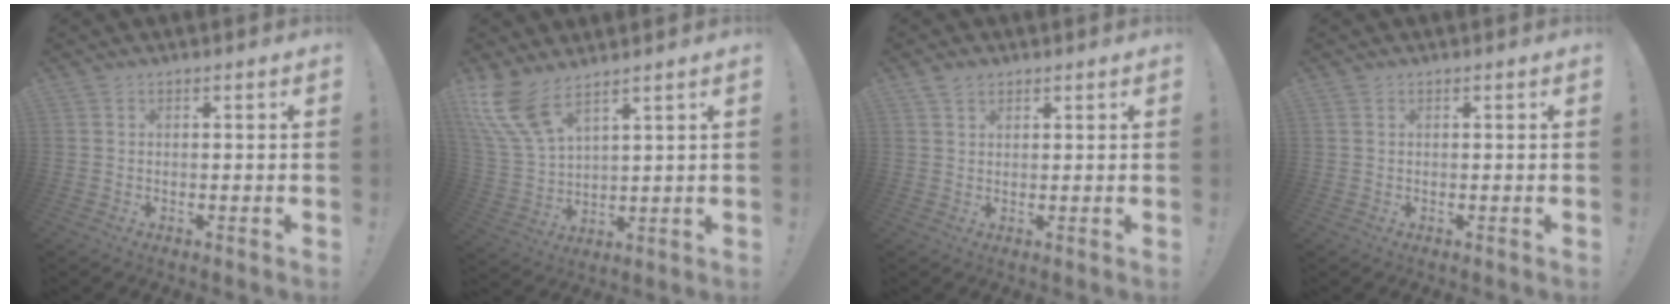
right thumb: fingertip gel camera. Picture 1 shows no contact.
{"total": 11.0, "force": [8.0, 3.7, 6.6], "torque": [-0.159, -0.040, 0.153]}
{"total": 2.4, "force": [1.7, 1.4, 0.8], "torque": [-0.012, -0.005, 0.032]}
{"total": 0.0}